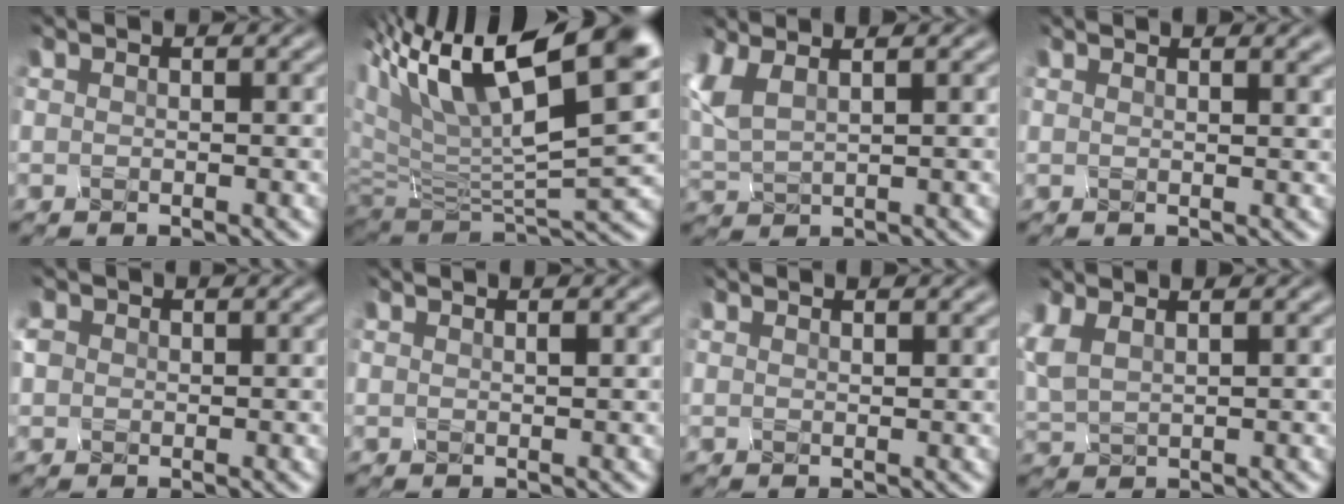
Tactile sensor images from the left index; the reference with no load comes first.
{"total": 13.4, "force": [4.1, 4.7, 11.9], "torque": [-0.231, 0.003, 0.085]}
{"total": 2.2, "force": [0.7, 0.7, 2.0], "torque": [-0.081, 0.005, 0.039]}
{"total": 3.0, "force": [2.2, 1.2, 1.7], "torque": [-0.006, 0.016, 0.017]}
{"total": 1.0, "force": [-0.5, 0.2, -0.8], "torque": [-0.010, -0.005, 0.018]}
{"total": 0.8, "force": [0.5, 0.3, 0.6], "torque": [-0.006, 0.002, 0.007]}
{"total": 0.6, "force": [0.5, 0.1, 0.2], "torque": [0.004, 0.001, 0.009]}
{"total": 1.9, "force": [1.0, 0.7, 1.4], "torque": [-0.066, 0.004, 0.042]}